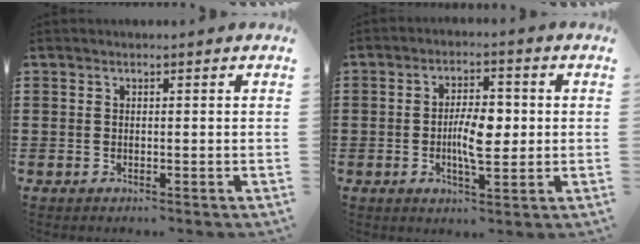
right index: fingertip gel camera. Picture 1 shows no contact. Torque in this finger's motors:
{"motor_torque": [0.53, -0.02, 0.50, 0.09]}